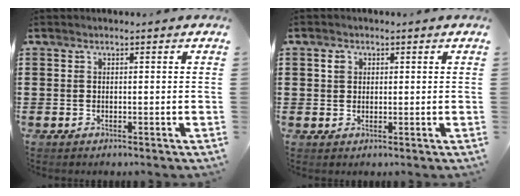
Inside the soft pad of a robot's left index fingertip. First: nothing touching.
{"total": 1.8, "force": [0.9, 1.4, 0.6], "torque": [-0.008, 0.002, 0.017]}